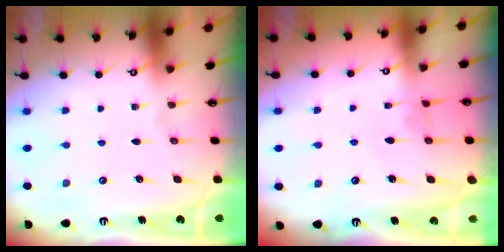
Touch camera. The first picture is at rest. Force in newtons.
{"total": 0.6, "press": 0.4, "slide": 0.5}